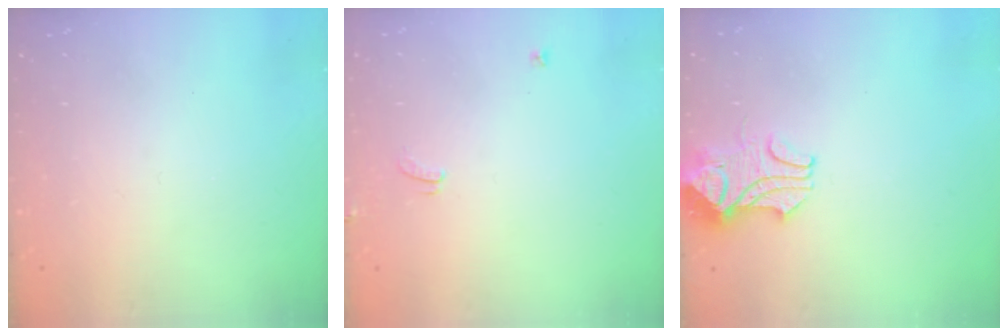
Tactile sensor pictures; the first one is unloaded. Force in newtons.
{"total": 1.6, "press": 1.5, "slide": 0.3}
{"total": 2.4, "press": 2.3, "slide": 0.8}